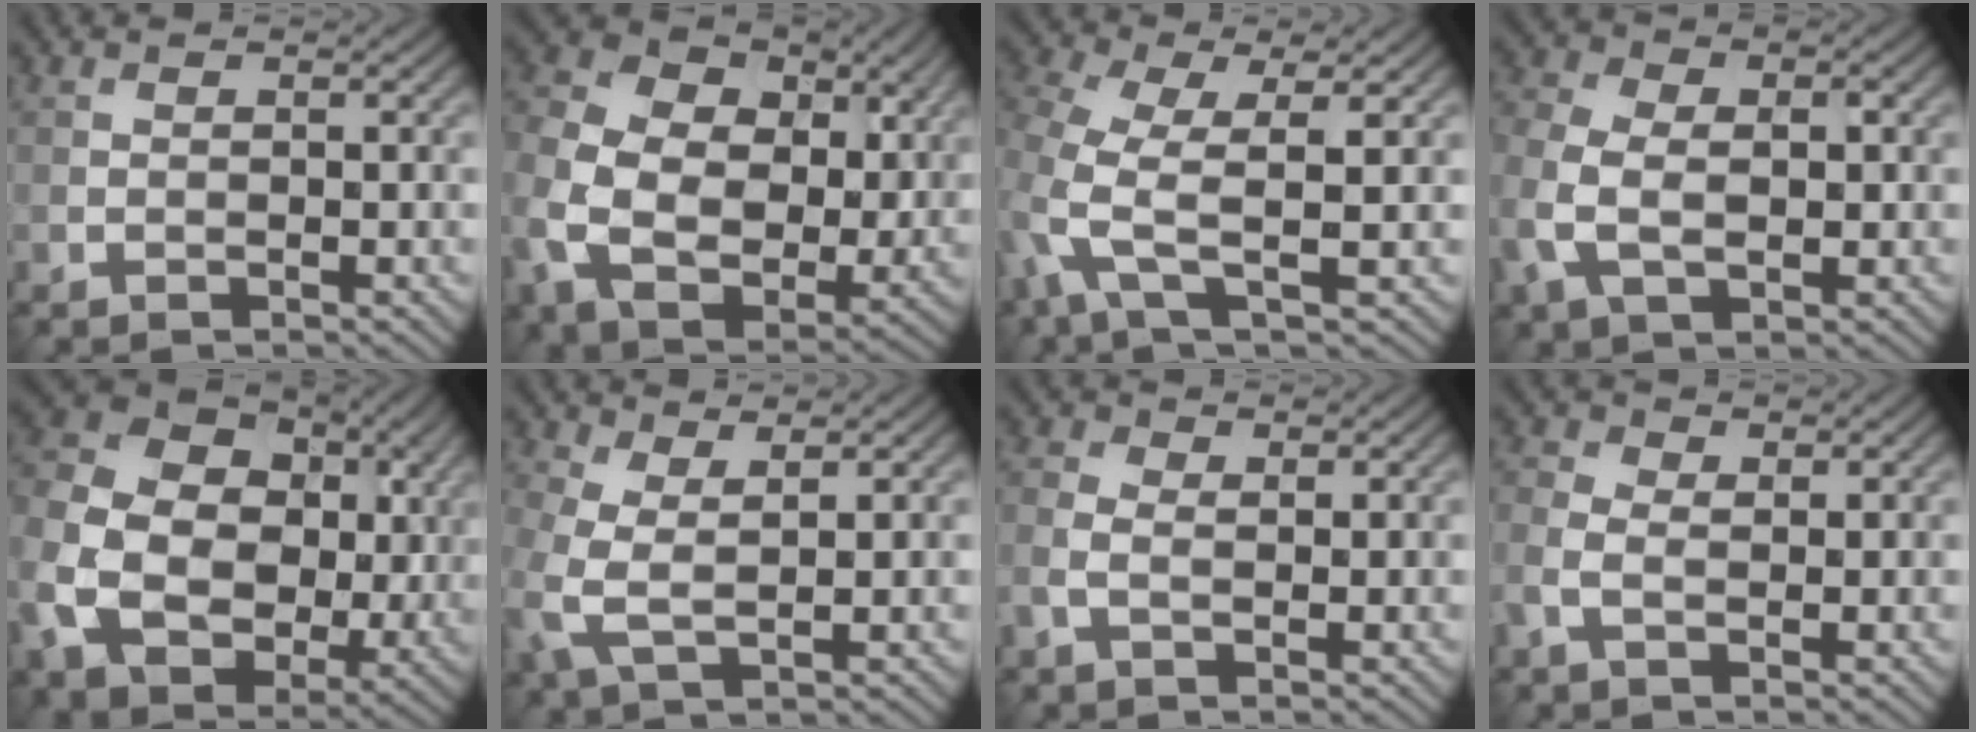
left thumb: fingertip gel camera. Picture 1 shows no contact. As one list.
[{"total": 14.1, "force": [1.2, 11.0, 8.7], "torque": [-0.225, -0.006, 0.023]}, {"total": 6.3, "force": [0.7, 2.2, 5.9], "torque": [-0.142, 0.002, 0.005]}, {"total": 8.3, "force": [-1.2, 5.4, 6.1], "torque": [-0.153, -0.003, -0.025]}, {"total": 16.1, "force": [-0.7, 12.7, 9.8], "torque": [-0.244, -0.012, -0.013]}, {"total": 6.0, "force": [0.2, 3.4, 4.9], "torque": [-0.147, -0.004, 0.004]}, {"total": 2.7, "force": [-0.1, 1.5, 2.2], "torque": [-0.062, 0.005, -0.007]}, {"total": 3.2, "force": [-0.2, 1.9, 2.6], "torque": [-0.073, 0.005, -0.012]}]